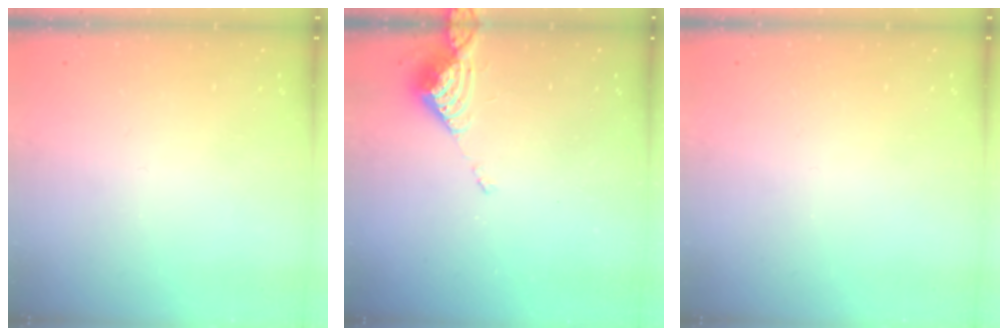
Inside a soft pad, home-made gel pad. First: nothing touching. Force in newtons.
{"total": 5.7, "press": 5.7, "slide": 0.6}
{"total": 0.0}